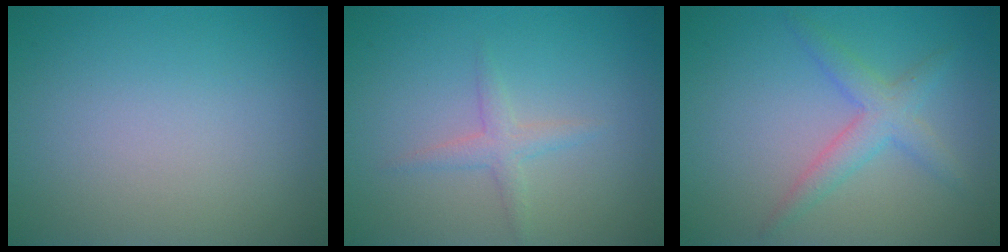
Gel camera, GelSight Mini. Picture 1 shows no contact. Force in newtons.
{"total": 1.6, "press": 1.6, "slide": 0.1}
{"total": 2.9, "press": 2.9, "slide": 0.1}